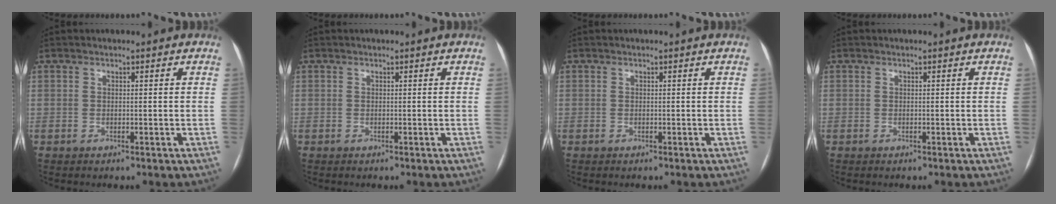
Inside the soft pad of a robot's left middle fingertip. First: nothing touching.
{"total": 0.0}
{"total": 0.0}
{"total": 0.0}